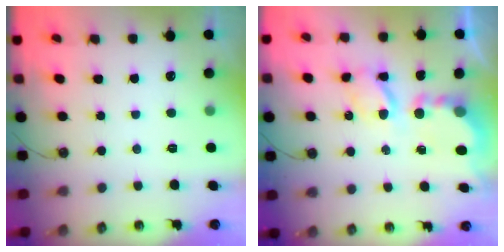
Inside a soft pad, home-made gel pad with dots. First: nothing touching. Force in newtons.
{"total": 6.4, "press": 6.4, "slide": 0.4}